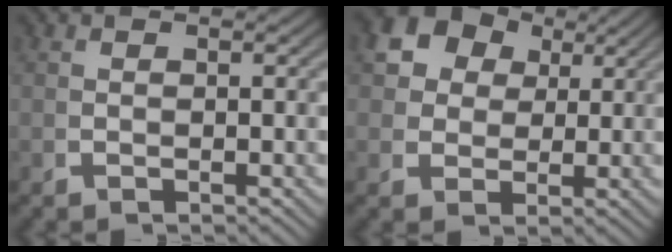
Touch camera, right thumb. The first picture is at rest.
{"total": 9.2, "force": [3.5, 7.1, 4.7], "torque": [-0.113, -0.009, 0.064]}